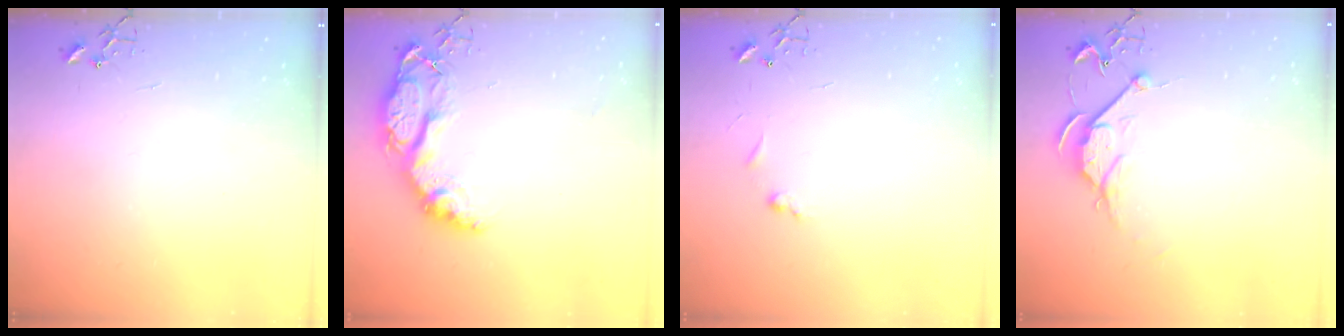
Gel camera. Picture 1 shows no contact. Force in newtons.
{"total": 15.4, "press": 15.3, "slide": 1.2}
{"total": 4.4, "press": 4.3, "slide": 0.6}
{"total": 7.9, "press": 7.8, "slide": 0.9}